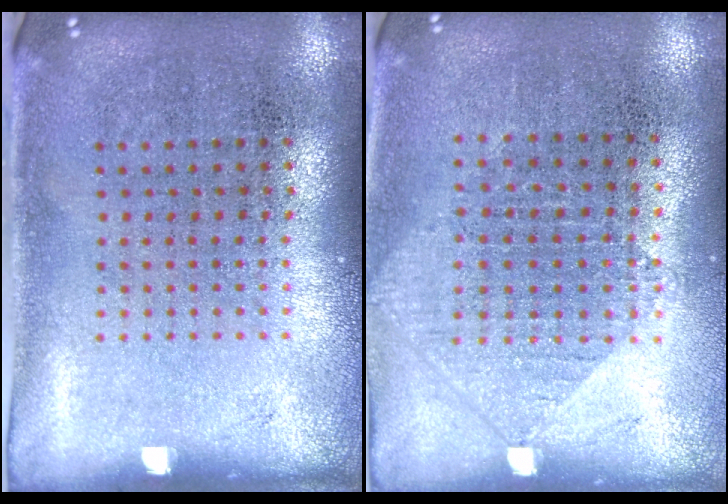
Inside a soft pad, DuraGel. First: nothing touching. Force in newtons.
{"total": 1.0, "press": 0.9, "slide": 0.3}